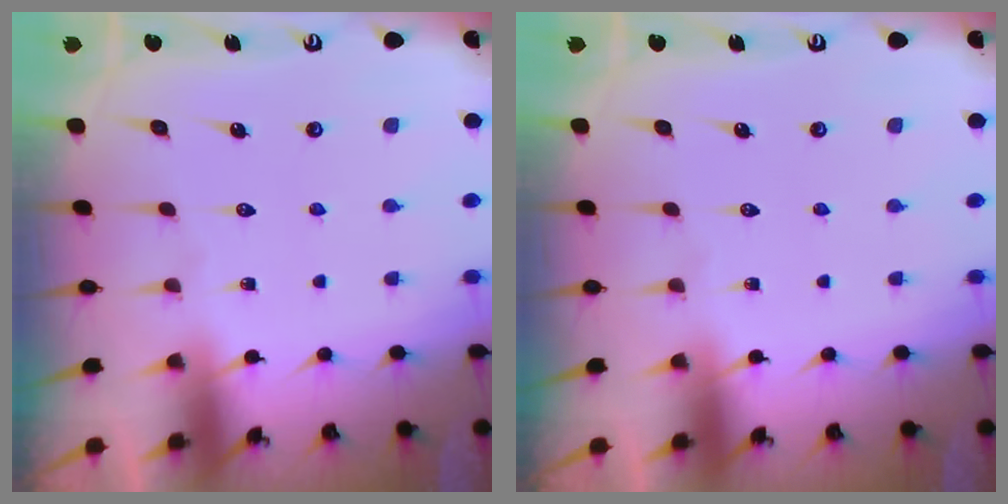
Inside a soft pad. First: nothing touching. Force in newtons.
{"total": 0.0}